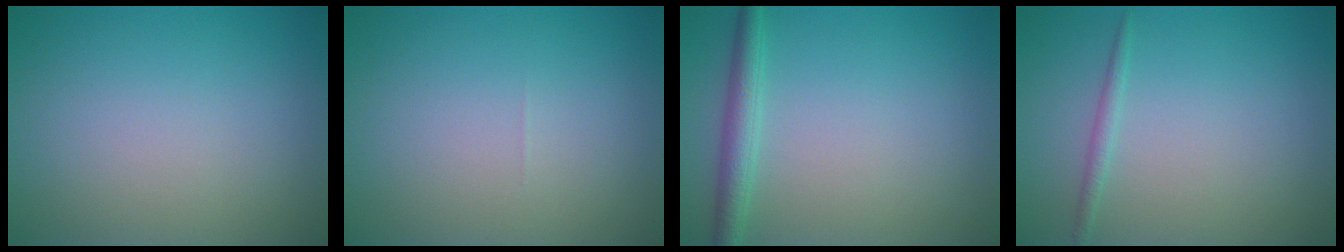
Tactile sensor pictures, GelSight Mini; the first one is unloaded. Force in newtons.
{"total": 0.0}
{"total": 2.4, "press": 2.4, "slide": 0.0}
{"total": 0.9, "press": 0.9, "slide": 0.1}